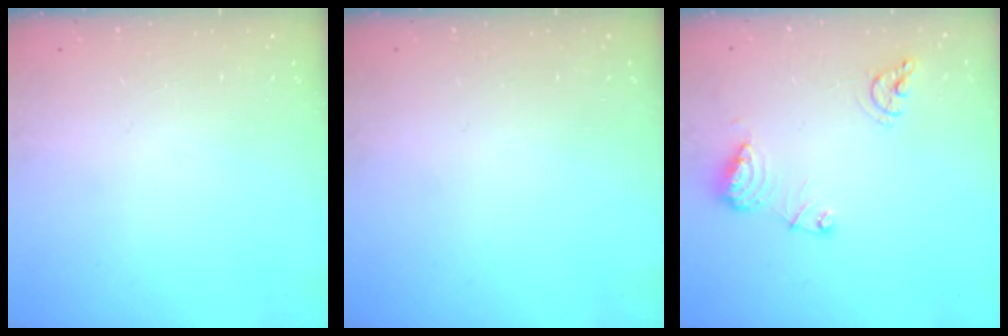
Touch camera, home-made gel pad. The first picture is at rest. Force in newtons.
{"total": 0.0}
{"total": 10.5, "press": 10.4, "slide": 1.1}